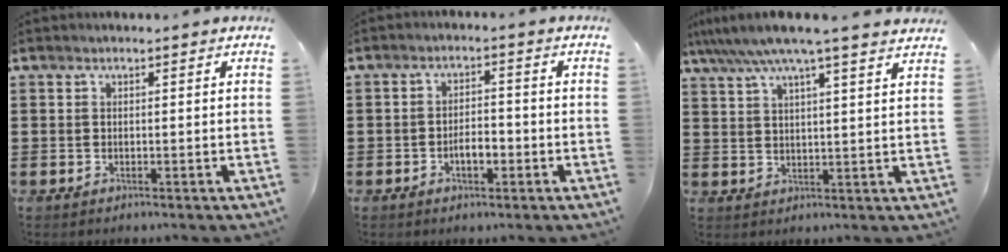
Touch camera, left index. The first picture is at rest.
{"total": 3.5, "force": [-1.2, 1.6, 2.9], "torque": [-0.052, 0.005, -0.023]}
{"total": 7.0, "force": [5.8, -0.4, 3.9], "torque": [-0.092, -0.023, 0.100]}